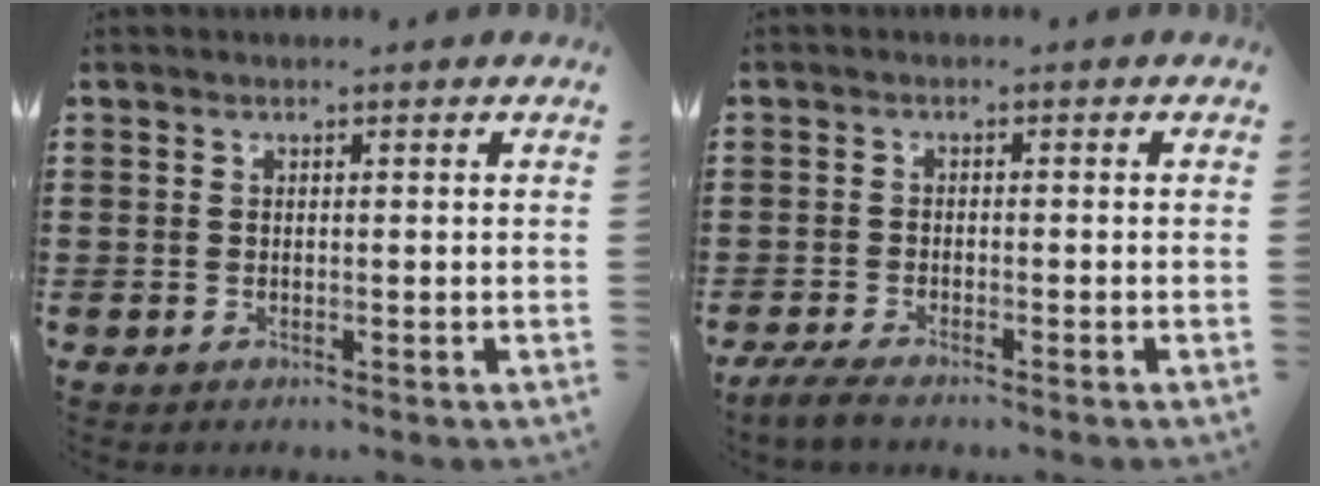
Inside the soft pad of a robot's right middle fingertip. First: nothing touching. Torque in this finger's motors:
{"motor_torque": [2.14, 0.00, 0.18, 0.05]}